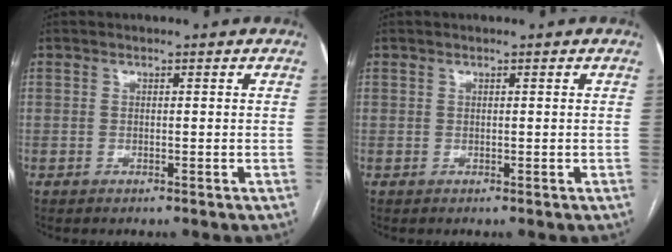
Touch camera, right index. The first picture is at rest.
{"total": 0.0}